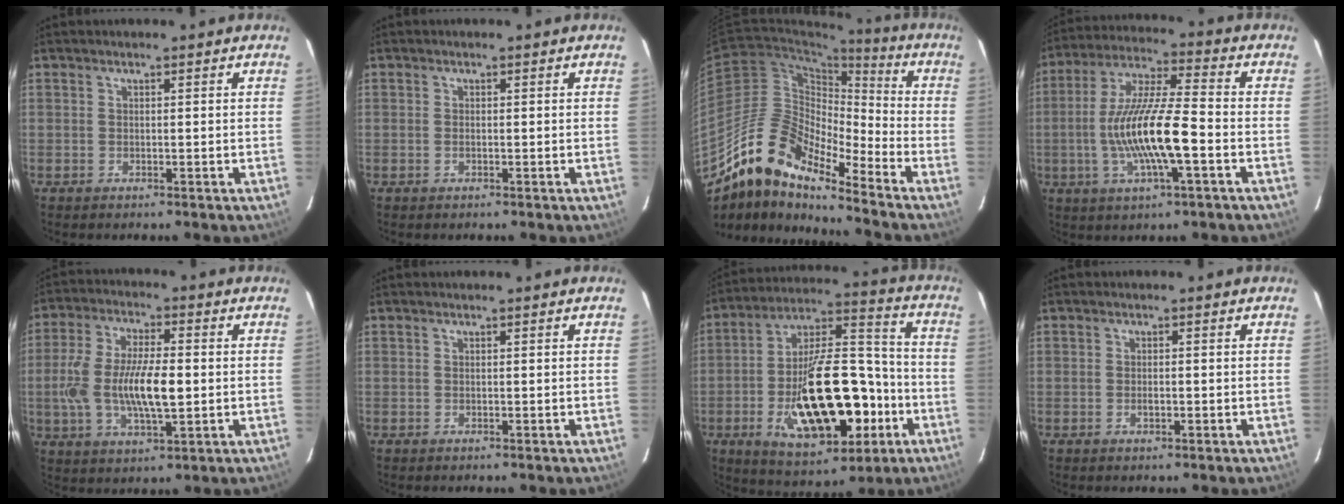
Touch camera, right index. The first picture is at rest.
{"total": 0.6, "force": [-0.2, 0.3, 0.4], "torque": [-0.011, 0.000, -0.005]}
{"total": 14.5, "force": [-12.1, 3.5, 7.1], "torque": [-0.111, 0.004, -0.242]}
{"total": 15.1, "force": [-3.6, 2.2, 14.5], "torque": [-0.285, -0.002, -0.069]}
{"total": 13.4, "force": [-1.2, 4.7, 12.5], "torque": [-0.250, -0.002, -0.021]}
{"total": 0.0}
{"total": 23.8, "force": [-7.3, 10.7, 19.9], "torque": [-0.356, 0.016, -0.097]}
{"total": 1.5, "force": [-0.5, 0.7, 1.2], "torque": [-0.022, 0.002, -0.008]}